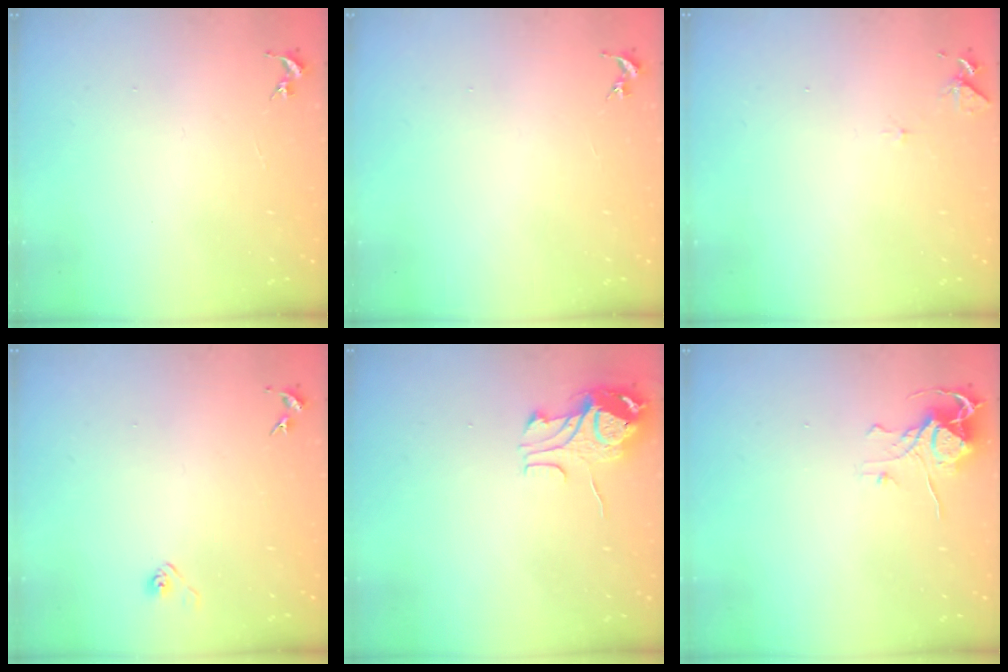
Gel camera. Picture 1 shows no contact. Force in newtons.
{"total": 0.0}
{"total": 6.2, "press": 6.2, "slide": 0.6}
{"total": 2.9, "press": 2.8, "slide": 0.8}
{"total": 9.8, "press": 9.8, "slide": 1.2}
{"total": 8.0, "press": 8.0, "slide": 0.6}